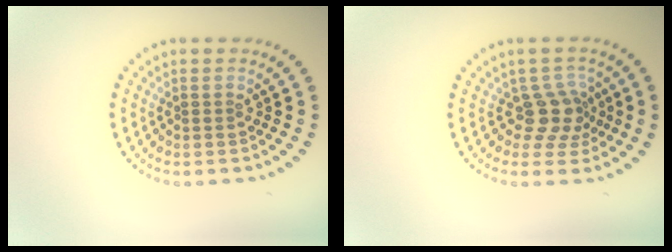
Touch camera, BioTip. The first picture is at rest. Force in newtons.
{"total": 2.9, "press": 2.1, "slide": 1.9}